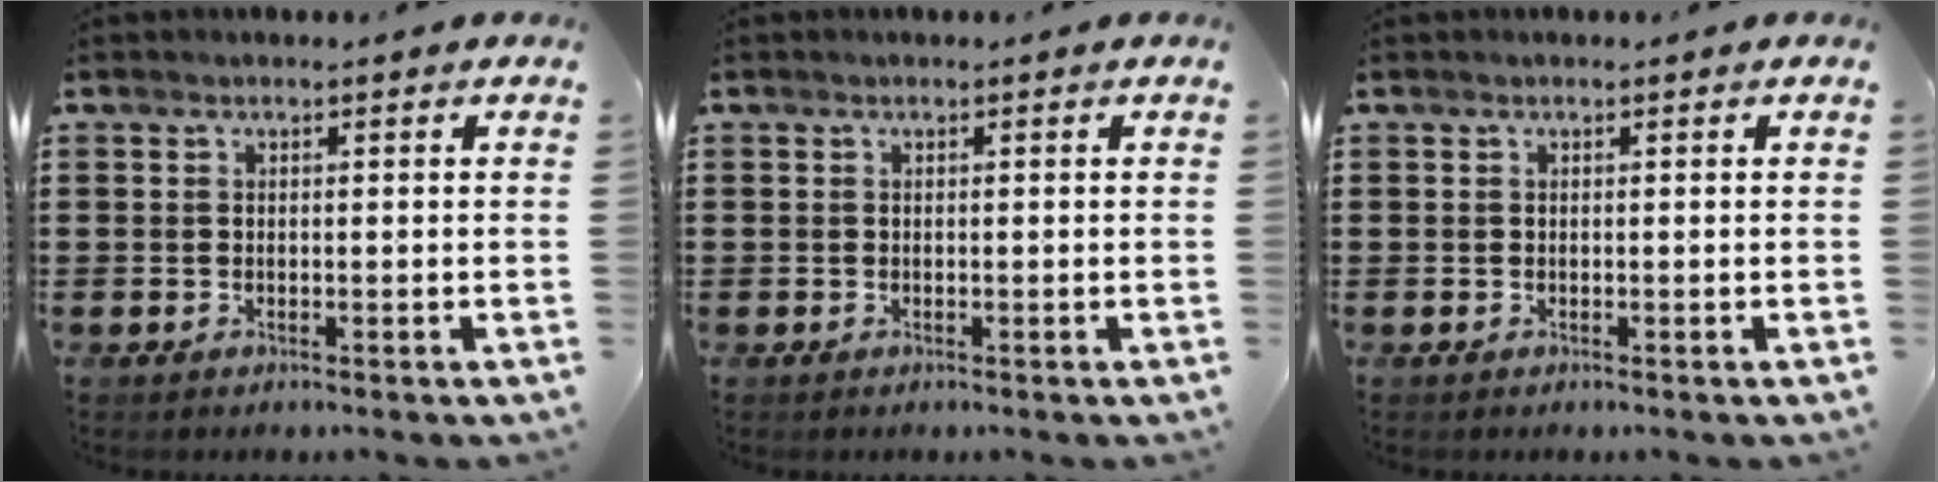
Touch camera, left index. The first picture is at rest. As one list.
[{"total": 0.0}, {"total": 0.0}]